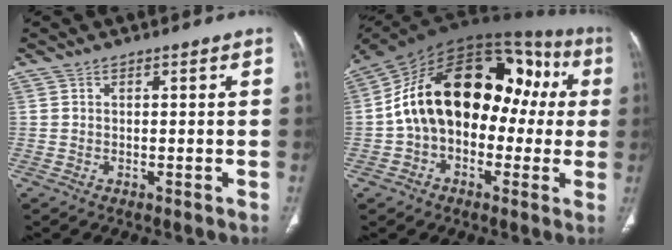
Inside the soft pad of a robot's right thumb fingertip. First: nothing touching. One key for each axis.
{"total": 24.9, "fx": 1.2, "fy": 15.9, "fz": 19.2, "tx": -0.275, "ty": 0.065, "tz": 0.008}